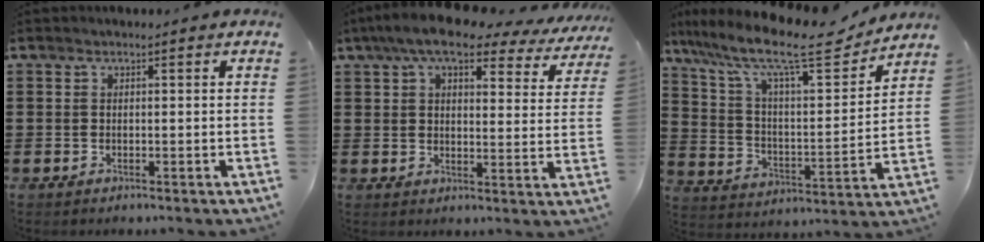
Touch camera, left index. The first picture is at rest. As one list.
[{"total": 8.5, "force": [6.8, 2.0, 4.8], "torque": [-0.100, -0.023, 0.117]}, {"total": 14.3, "force": [11.0, 2.7, 8.7], "torque": [-0.189, -0.062, 0.182]}]